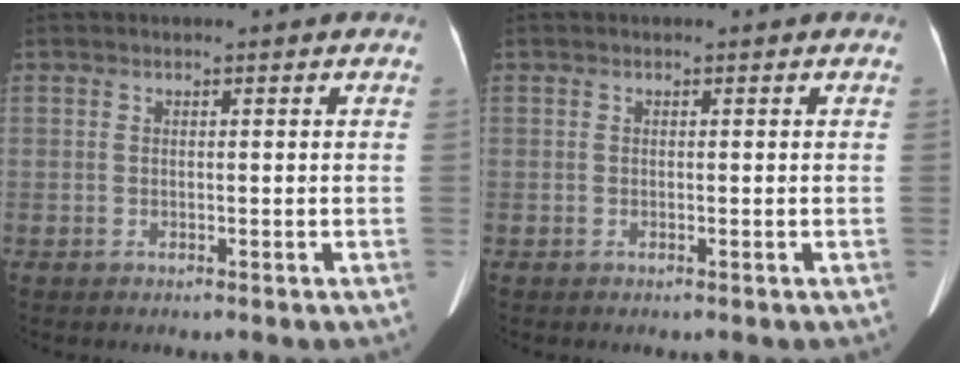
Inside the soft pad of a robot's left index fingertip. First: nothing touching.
{"total": 0.0}